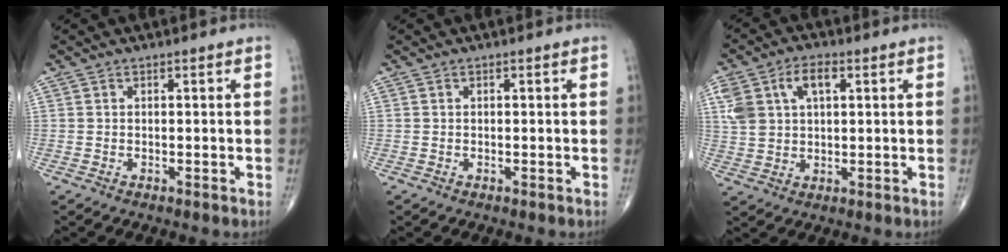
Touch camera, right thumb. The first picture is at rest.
{"total": 0.0}
{"total": 9.4, "force": [3.2, 5.6, 6.8], "torque": [-0.126, 0.012, 0.063]}